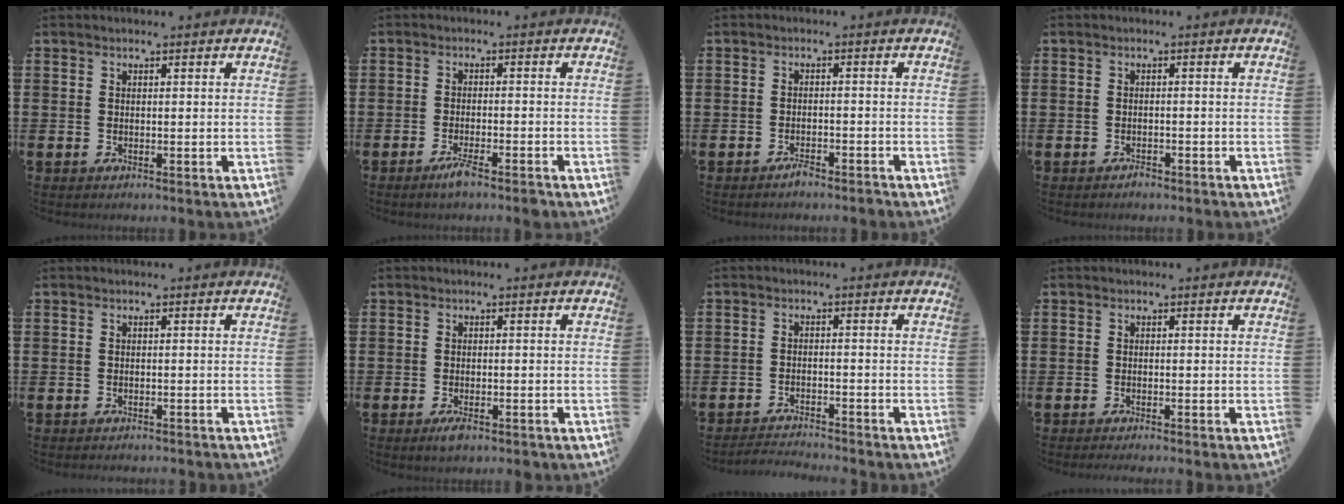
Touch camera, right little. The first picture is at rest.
{"total": 2.7, "force": [-1.9, 0.1, 2.0], "torque": [-0.032, 0.000, -0.034]}
{"total": 1.5, "force": [-1.4, 0.2, 0.5], "torque": [-0.014, 0.000, -0.028]}
{"total": 0.8, "force": [-0.8, 0.2, 0.1], "torque": [0.004, -0.004, -0.018]}
{"total": 0.6, "force": [-0.6, -0.1, 0.0], "torque": [0.000, -0.002, -0.012]}
{"total": 2.0, "force": [-0.9, 0.7, 1.6], "torque": [-0.021, -0.003, -0.020]}
{"total": 2.1, "force": [-2.1, -0.2, 0.0], "torque": [-0.004, 0.003, -0.045]}
{"total": 0.5, "force": [-0.5, -0.1, 0.3], "torque": [-0.003, -0.004, -0.009]}